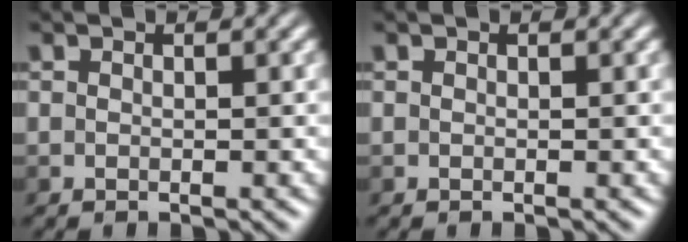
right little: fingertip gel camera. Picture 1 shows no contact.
{"total": 0.0}